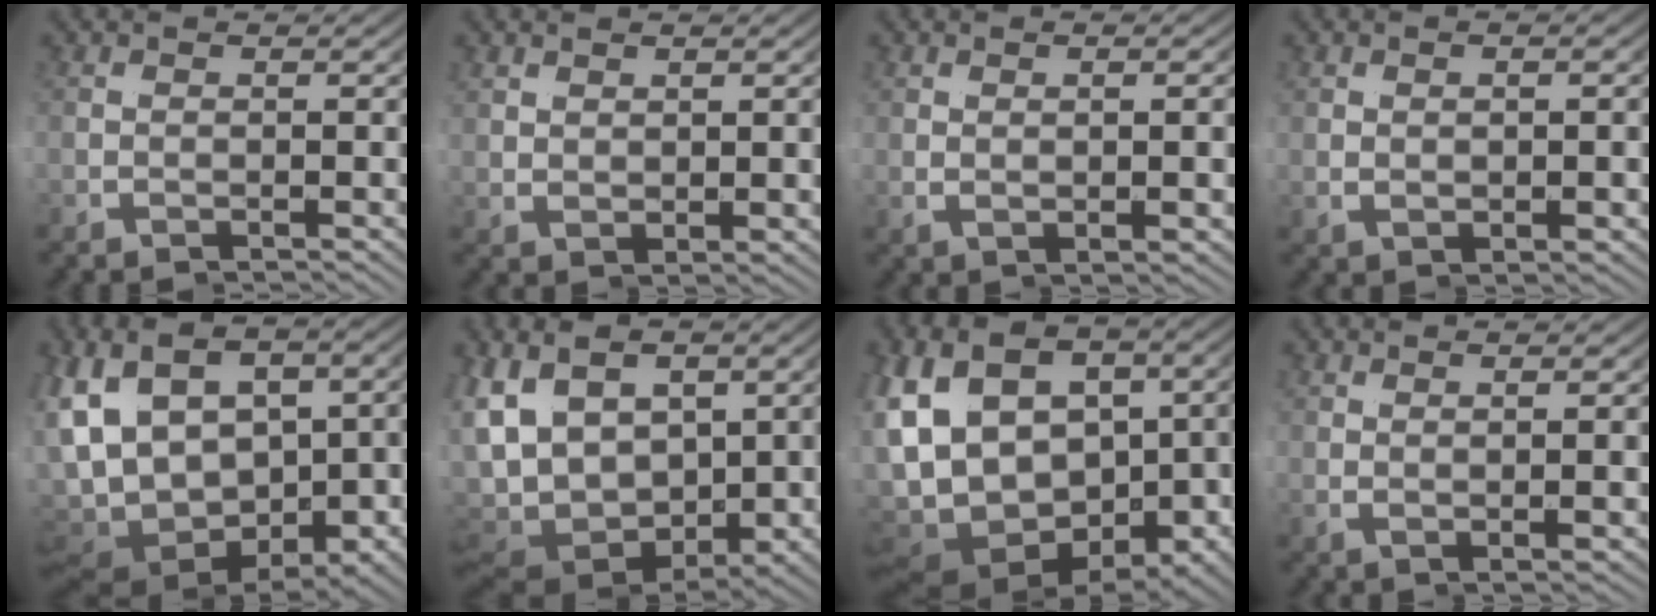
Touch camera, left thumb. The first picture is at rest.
{"total": 1.6, "force": [1.4, -0.8, -0.2], "torque": [0.013, 0.012, 0.023]}
{"total": 1.8, "force": [0.6, -1.4, 0.9], "torque": [-0.006, 0.019, 0.005]}
{"total": 1.2, "force": [0.5, -0.2, 1.0], "torque": [-0.012, 0.006, 0.009]}
{"total": 11.0, "force": [-0.5, 7.2, 8.4], "torque": [-0.178, -0.013, -0.016]}
{"total": 9.4, "force": [0.2, 6.3, 7.0], "torque": [-0.148, -0.005, -0.009]}
{"total": 17.0, "force": [-2.4, 12.3, 11.4], "torque": [-0.231, -0.034, -0.042]}
{"total": 2.8, "force": [1.2, -2.4, 0.6], "torque": [0.005, 0.031, 0.009]}